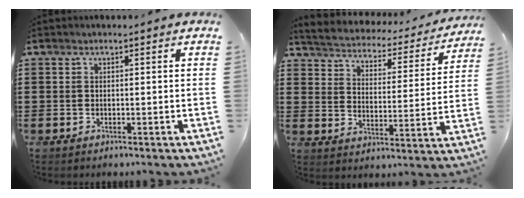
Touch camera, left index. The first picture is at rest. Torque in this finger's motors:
{"motor_torque": [2.14, 0.00, 0.33, 0.02]}